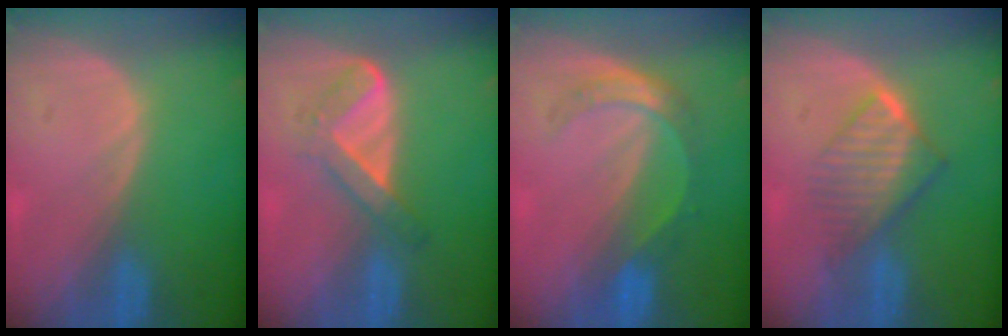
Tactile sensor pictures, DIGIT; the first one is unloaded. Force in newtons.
{"total": 5.7, "press": 4.8, "slide": 3.1}
{"total": 5.4, "press": 4.7, "slide": 2.6}
{"total": 6.7, "press": 6.1, "slide": 2.8}